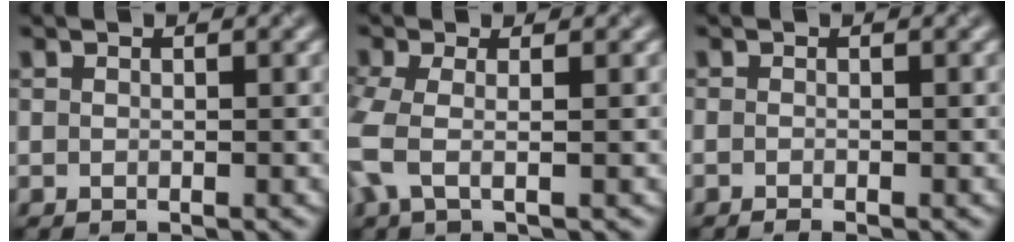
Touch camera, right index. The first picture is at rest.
{"total": 3.7, "force": [-0.9, 1.4, 3.3], "torque": [-0.099, -0.003, -0.025]}
{"total": 0.7, "force": [-0.7, -0.2, 0.2], "torque": [-0.005, -0.001, -0.012]}